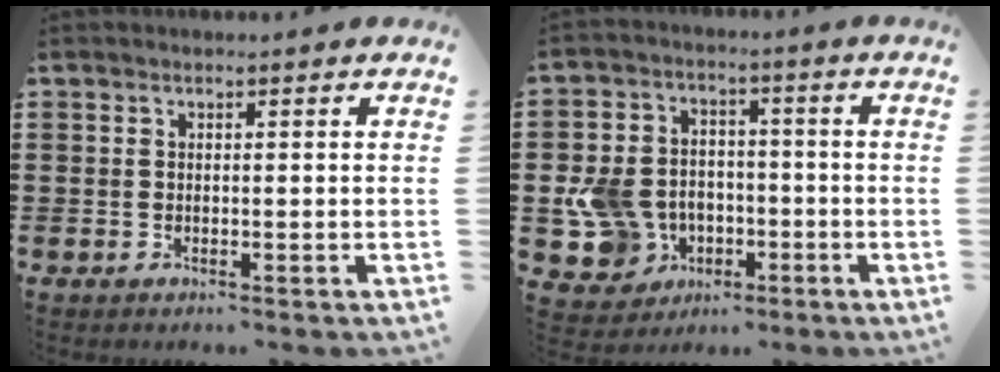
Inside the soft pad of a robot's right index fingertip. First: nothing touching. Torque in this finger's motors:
{"motor_torque": [0.97, -0.55, 0.27, 0.12]}